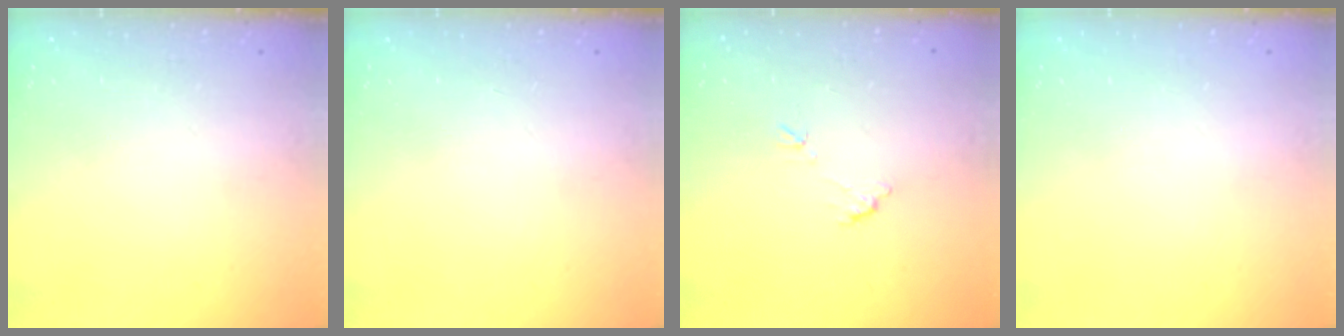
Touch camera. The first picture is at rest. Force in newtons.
{"total": 0.0}
{"total": 4.5, "press": 4.5, "slide": 0.2}
{"total": 0.0}